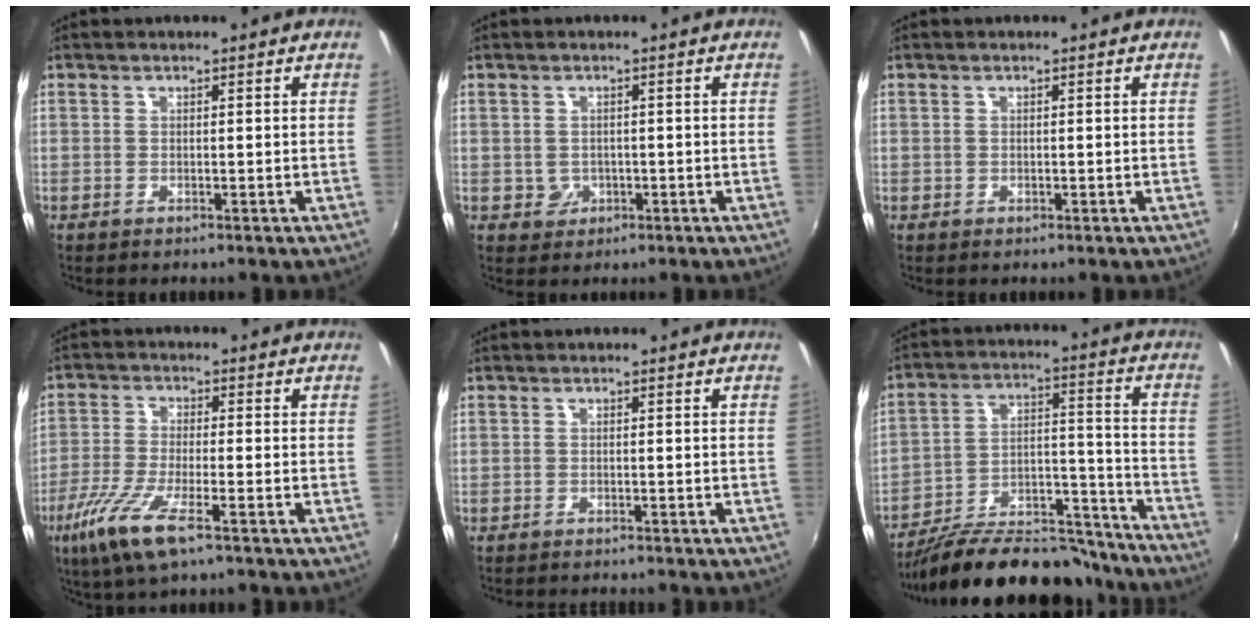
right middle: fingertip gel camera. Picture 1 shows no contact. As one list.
[{"total": 2.5, "force": [-0.4, 2.5, 0.5], "torque": [-0.011, 0.002, -0.003]}, {"total": 0.6, "force": [-0.2, 0.5, 0.0], "torque": [0.001, -0.004, -0.004]}, {"total": 9.6, "force": [-5.7, 1.6, 7.6], "torque": [-0.174, -0.025, -0.111]}, {"total": 2.3, "force": [-2.2, 0.3, 0.6], "torque": [-0.020, -0.013, -0.038]}, {"total": 22.0, "force": [-18.7, 8.0, 8.4], "torque": [-0.147, 0.041, -0.265]}]